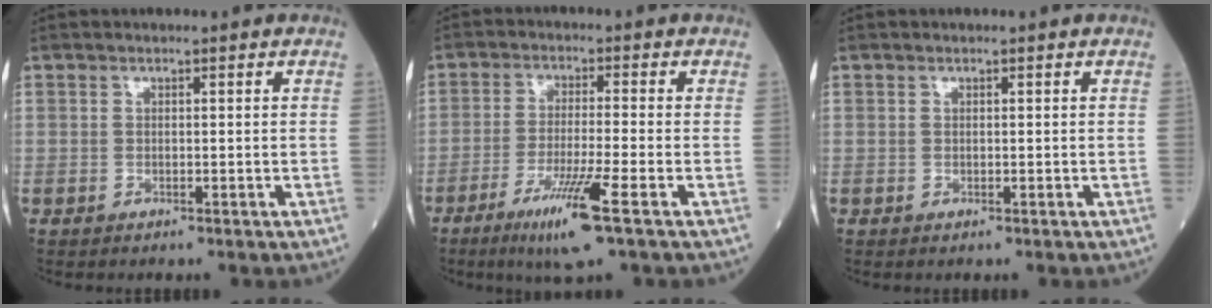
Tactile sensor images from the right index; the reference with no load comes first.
{"total": 8.5, "force": [-4.5, -0.7, 7.2], "torque": [-0.134, -0.024, -0.083]}
{"total": 0.0}